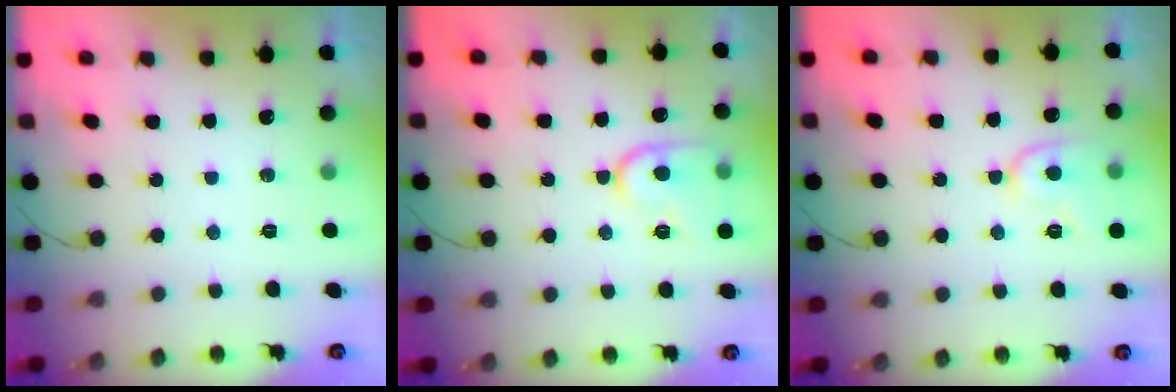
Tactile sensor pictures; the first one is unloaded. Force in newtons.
{"total": 12.6, "press": 12.6, "slide": 1.2}
{"total": 8.4, "press": 8.3, "slide": 0.8}